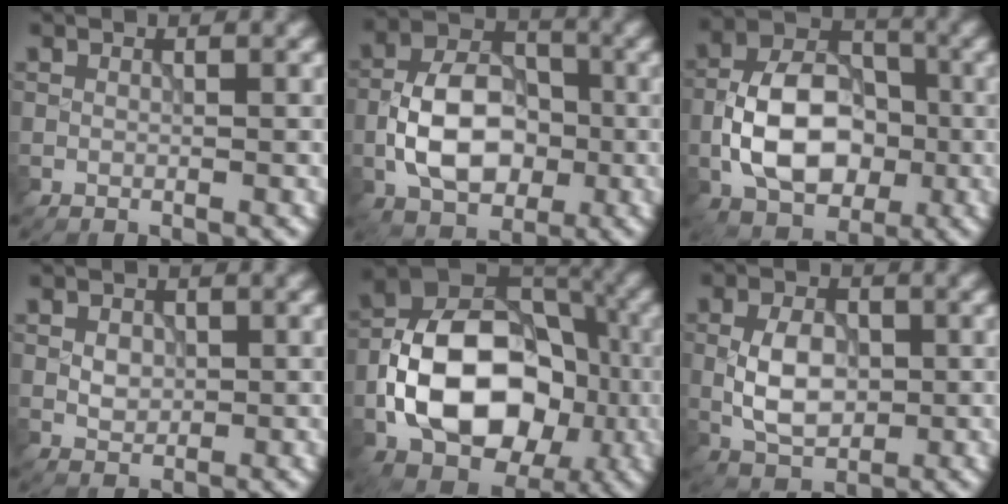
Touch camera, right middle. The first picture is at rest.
{"total": 7.8, "force": [-1.8, 5.1, 5.7], "torque": [-0.103, 0.010, -0.035]}
{"total": 8.9, "force": [-2.0, 5.8, 6.4], "torque": [-0.115, 0.014, -0.041]}
{"total": 1.7, "force": [0.1, 1.3, 1.0], "torque": [-0.018, 0.000, 0.002]}
{"total": 13.5, "force": [-3.1, 9.3, 9.2], "torque": [-0.148, 0.004, -0.069]}
{"total": 4.7, "force": [-0.4, 3.0, 3.6], "torque": [-0.069, 0.001, -0.009]}